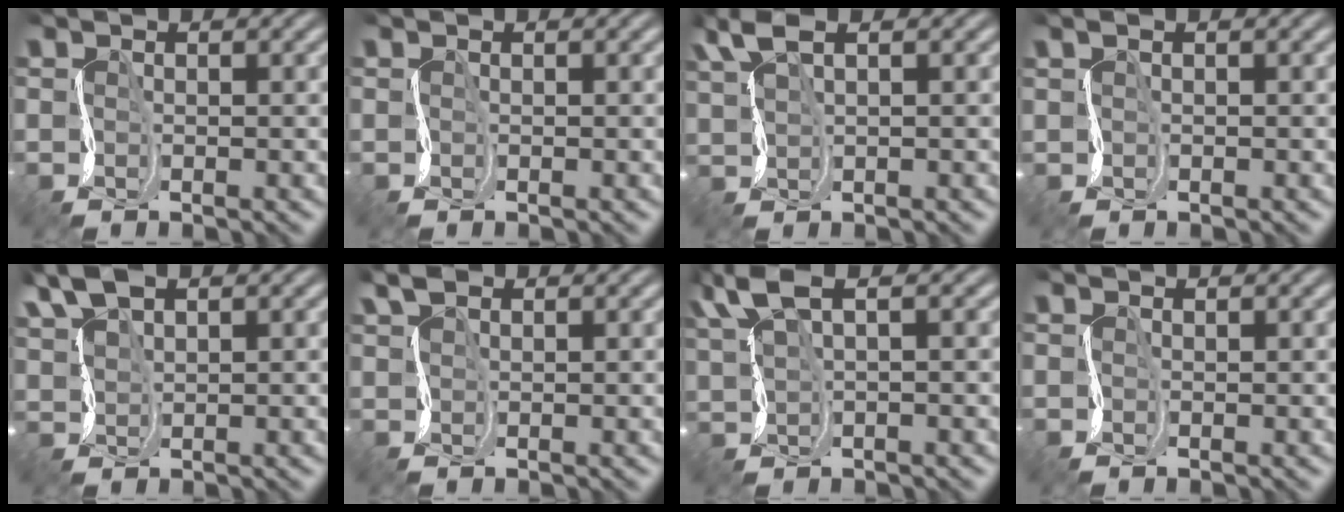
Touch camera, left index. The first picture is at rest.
{"total": 0.0}
{"total": 3.5, "force": [2.1, 1.2, 2.5], "torque": [-0.063, 0.013, 0.042]}
{"total": 0.9, "force": [0.7, 0.3, 0.6], "torque": [-0.012, 0.000, 0.013]}
{"total": 3.6, "force": [2.7, 1.5, 1.8], "torque": [-0.046, 0.014, 0.052]}
{"total": 2.0, "force": [1.3, 1.1, 0.9], "torque": [-0.025, 0.004, 0.025]}
{"total": 4.7, "force": [2.6, 1.6, 3.6], "torque": [-0.093, 0.014, 0.051]}
{"total": 0.0}